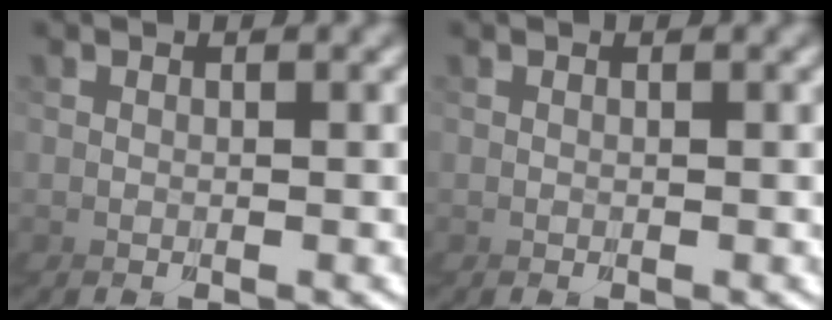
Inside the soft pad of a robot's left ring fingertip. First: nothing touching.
{"total": 0.0}